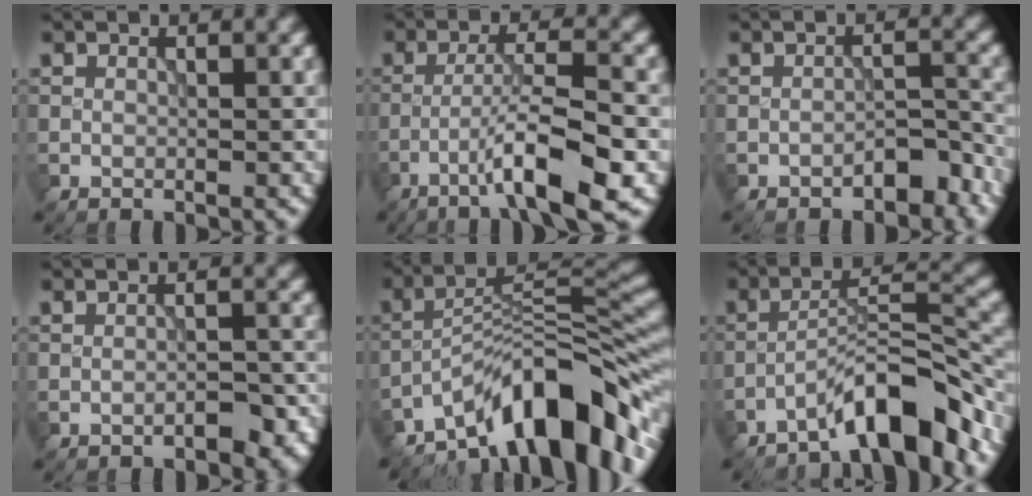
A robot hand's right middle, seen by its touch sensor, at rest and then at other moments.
{"total": 7.1, "force": [-3.6, 0.7, 6.1], "torque": [-0.099, 0.014, -0.065]}
{"total": 2.6, "force": [-1.9, 1.0, 1.5], "torque": [-0.019, 0.012, -0.029]}
{"total": 2.4, "force": [-1.6, 0.8, 1.6], "torque": [-0.020, 0.007, -0.022]}
{"total": 12.9, "force": [-8.8, 4.1, 8.5], "torque": [-0.111, 0.023, -0.165]}
{"total": 7.4, "force": [-5.4, 1.5, 4.9], "torque": [-0.074, 0.019, -0.094]}